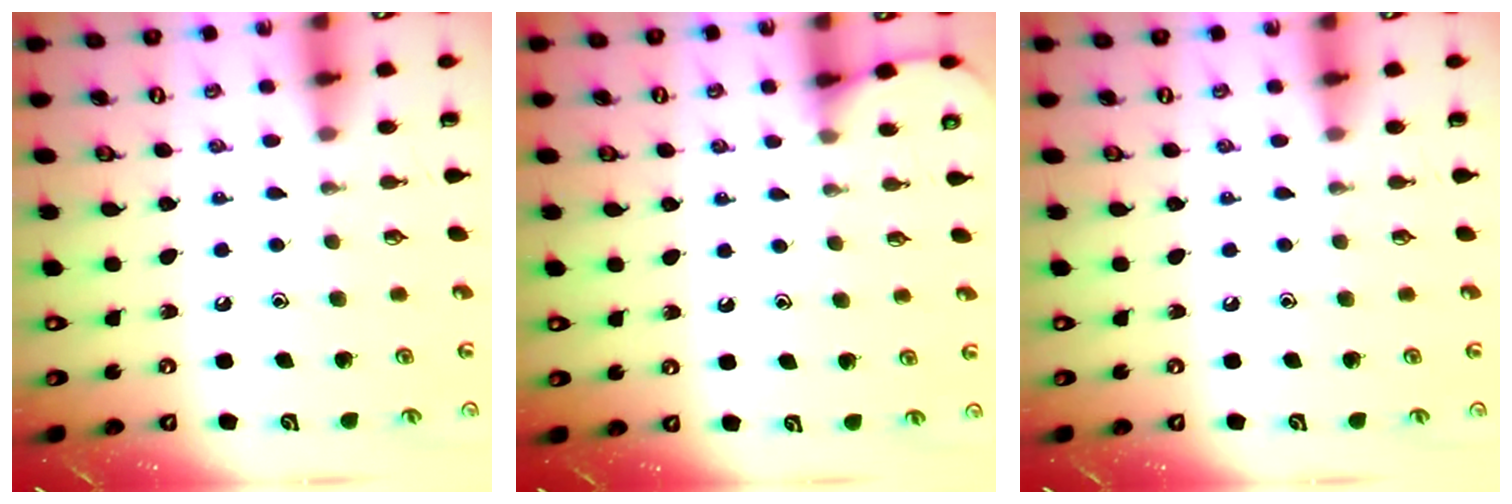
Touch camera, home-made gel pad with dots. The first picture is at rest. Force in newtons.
{"total": 4.3, "press": 4.2, "slide": 0.5}
{"total": 0.0}